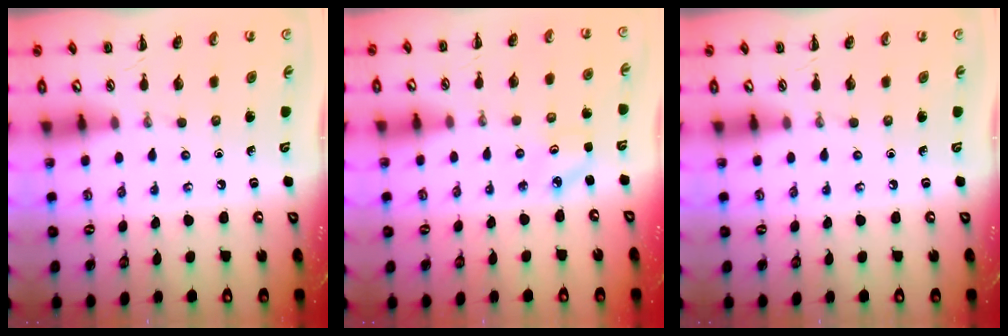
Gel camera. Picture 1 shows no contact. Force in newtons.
{"total": 2.5, "press": 2.4, "slide": 0.6}
{"total": 0.0}